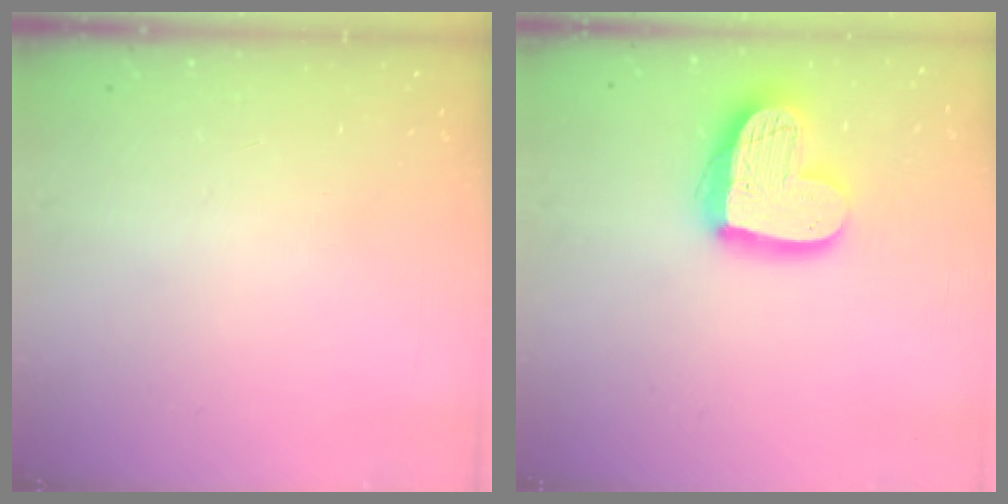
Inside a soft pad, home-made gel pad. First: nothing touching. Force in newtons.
{"total": 20.0, "press": 20.0, "slide": 1.7}